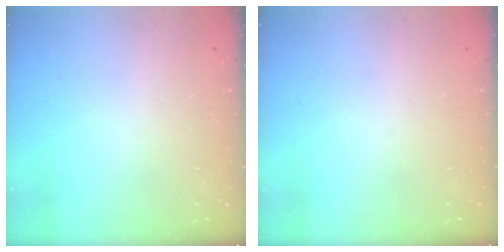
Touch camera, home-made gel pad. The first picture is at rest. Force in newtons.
{"total": 0.0}